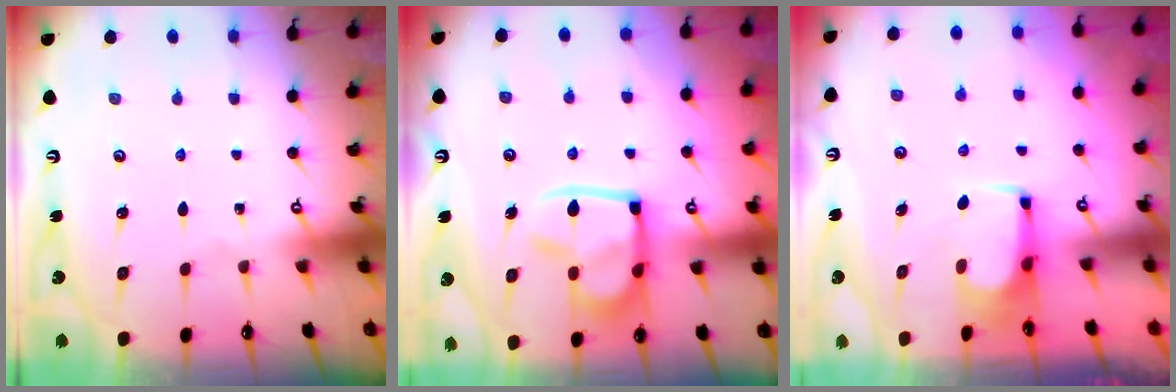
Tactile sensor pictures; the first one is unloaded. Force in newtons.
{"total": 15.8, "press": 15.6, "slide": 1.9}
{"total": 1.6, "press": 1.5, "slide": 0.3}